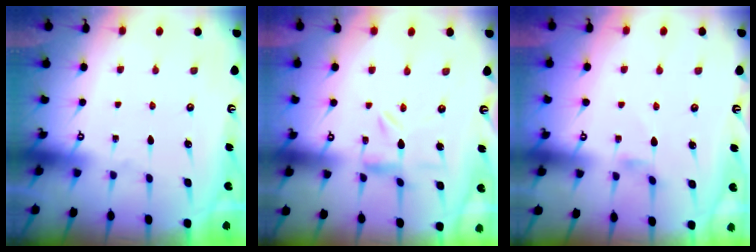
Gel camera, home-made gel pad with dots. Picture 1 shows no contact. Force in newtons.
{"total": 2.1, "press": 2.1, "slide": 0.2}
{"total": 1.7, "press": 1.7, "slide": 0.3}